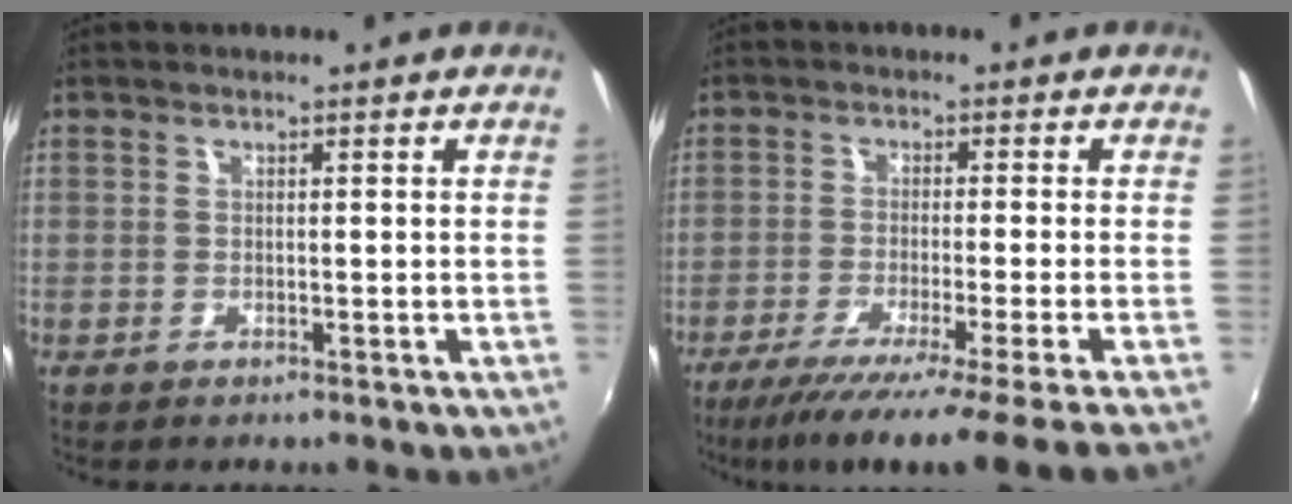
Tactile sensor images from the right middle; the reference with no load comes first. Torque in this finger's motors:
{"motor_torque": [1.09, -1.05, 0.16, 0.09]}